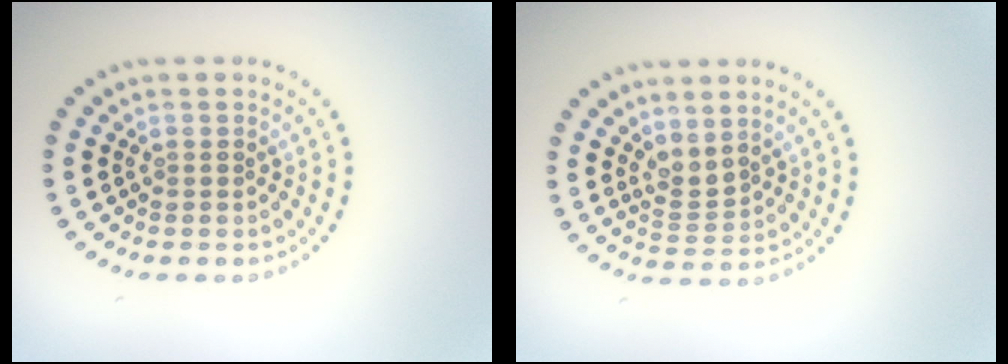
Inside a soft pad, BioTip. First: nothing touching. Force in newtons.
{"total": 1.7, "press": 1.3, "slide": 1.2}